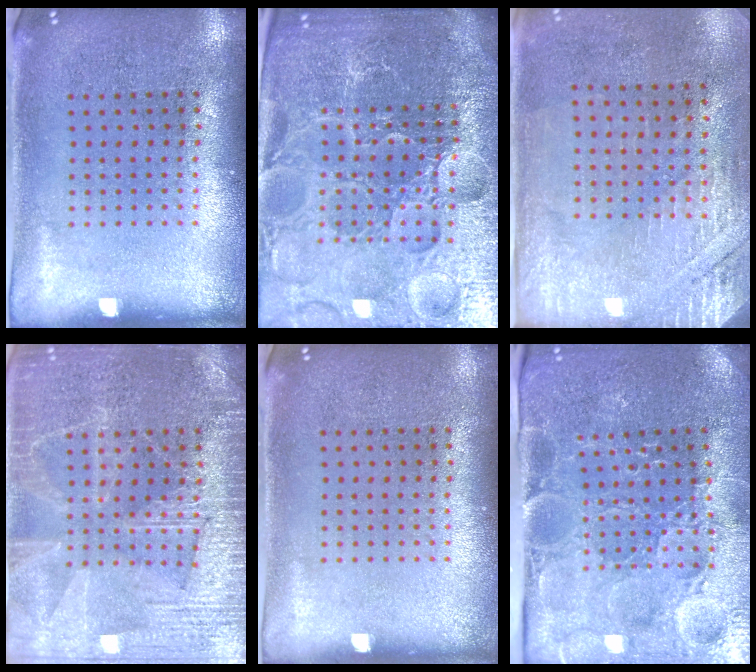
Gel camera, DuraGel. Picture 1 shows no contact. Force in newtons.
{"total": 6.2, "press": 5.5, "slide": 2.7}
{"total": 2.7, "press": 2.4, "slide": 1.2}
{"total": 3.7, "press": 3.6, "slide": 0.4}
{"total": 0.0}
{"total": 3.8, "press": 3.8, "slide": 0.5}